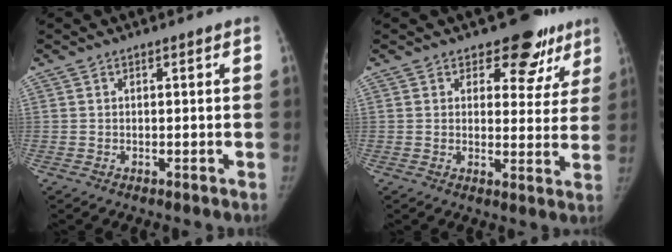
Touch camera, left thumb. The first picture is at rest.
{"total": 9.6, "force": [6.9, 5.8, 3.5], "torque": [0.009, -0.037, 0.072]}